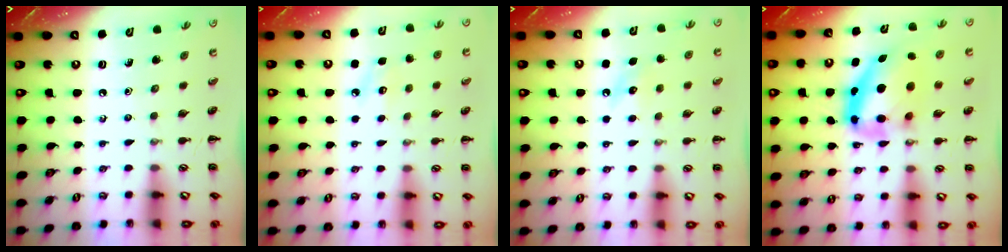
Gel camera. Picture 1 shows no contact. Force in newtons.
{"total": 6.7, "press": 6.5, "slide": 1.6}
{"total": 6.0, "press": 5.8, "slide": 1.3}
{"total": 12.5, "press": 12.1, "slide": 2.9}